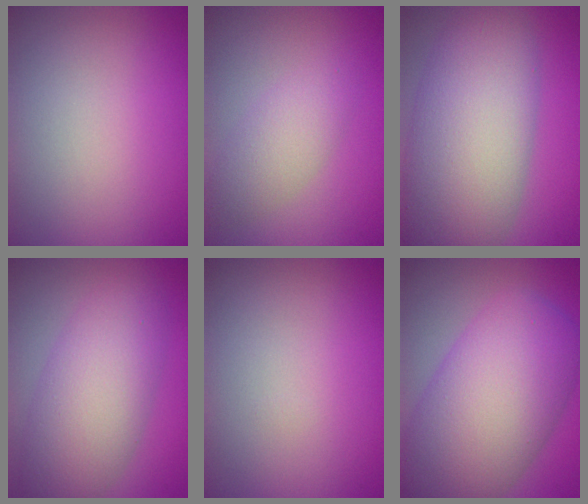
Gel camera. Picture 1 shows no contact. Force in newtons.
{"total": 2.8, "press": 2.8, "slide": 0.2}
{"total": 11.4, "press": 11.3, "slide": 0.8}
{"total": 7.4, "press": 7.4, "slide": 0.3}
{"total": 0.0}
{"total": 12.2, "press": 12.2, "slide": 0.2}